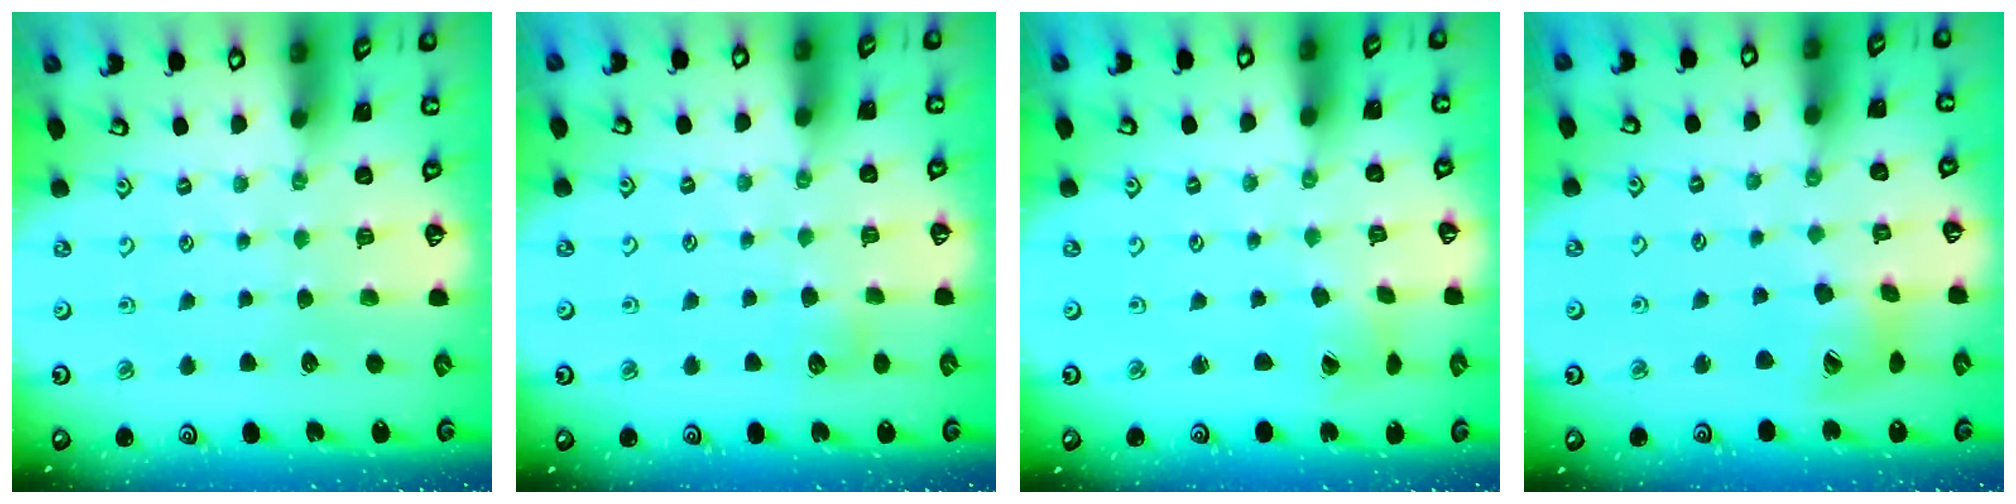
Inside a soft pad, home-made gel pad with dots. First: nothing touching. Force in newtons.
{"total": 3.7, "press": 3.7, "slide": 0.4}
{"total": 1.5, "press": 1.5, "slide": 0.2}
{"total": 13.4, "press": 13.3, "slide": 1.5}